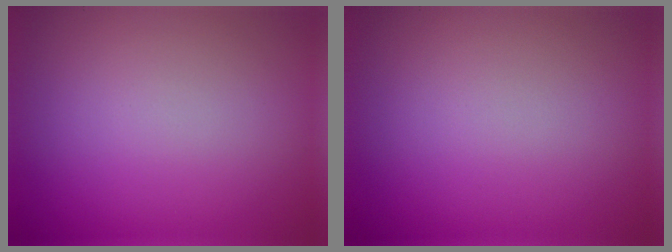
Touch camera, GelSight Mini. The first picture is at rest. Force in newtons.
{"total": 0.0}